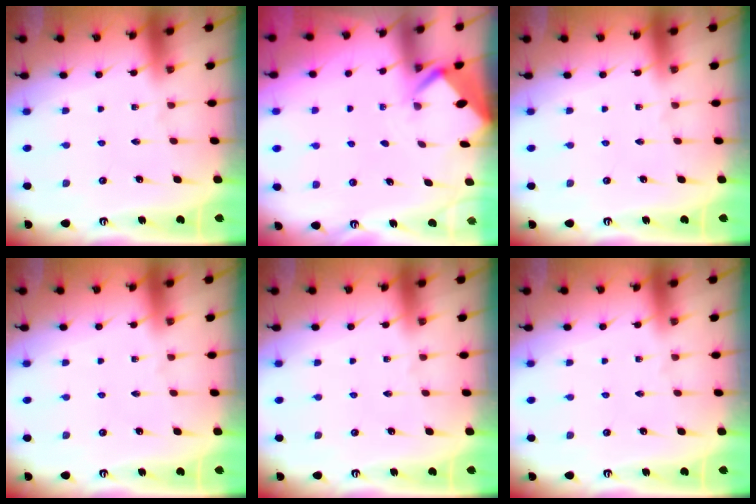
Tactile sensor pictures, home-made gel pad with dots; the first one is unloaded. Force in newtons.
{"total": 2.8, "press": 2.8, "slide": 0.2}
{"total": 0.0}
{"total": 0.0}
{"total": 0.0}
{"total": 0.0}